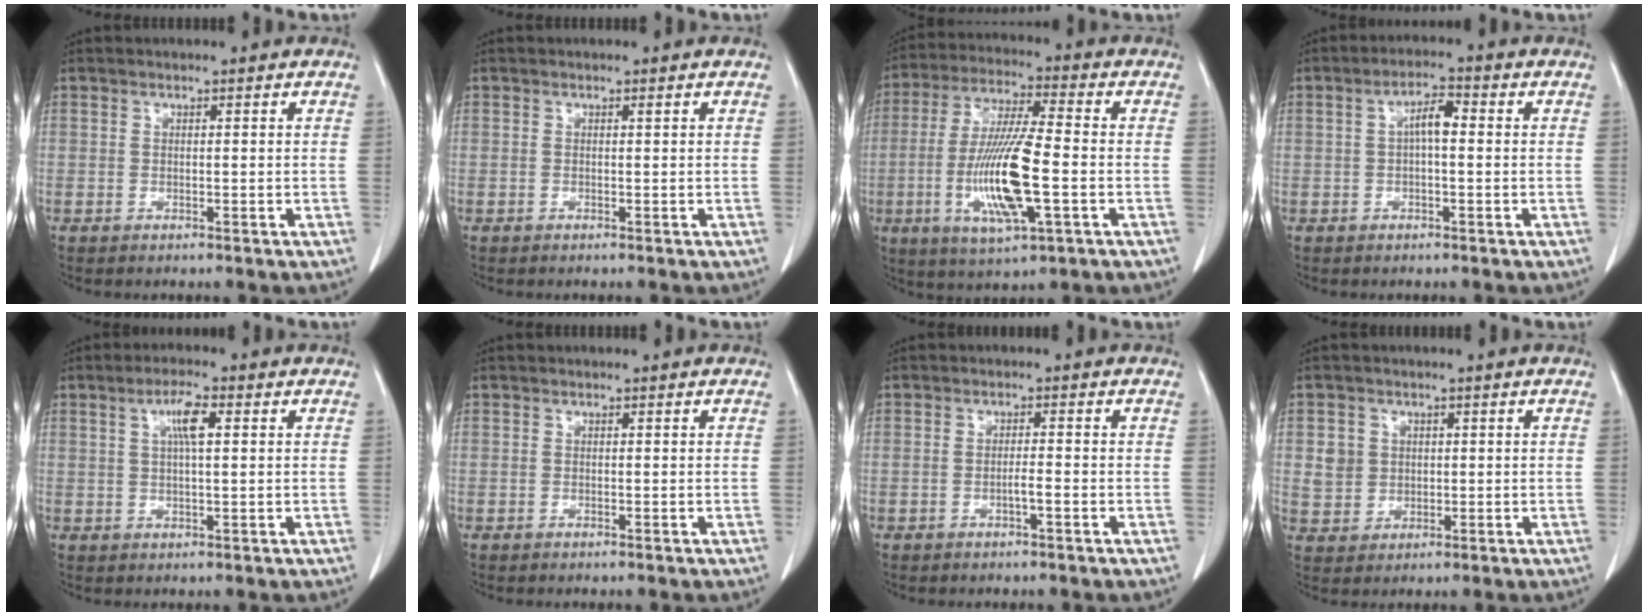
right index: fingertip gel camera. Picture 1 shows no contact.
{"total": 0.0}
{"total": 14.3, "force": [-3.2, 1.8, 13.8], "torque": [-0.277, -0.014, -0.057]}
{"total": 3.8, "force": [0.2, 1.0, 3.6], "torque": [-0.064, 0.012, 0.002]}
{"total": 4.3, "force": [1.3, 0.6, 4.0], "torque": [-0.077, 0.006, 0.025]}
{"total": 0.0}
{"total": 1.5, "force": [-0.7, 0.0, 1.3], "torque": [-0.021, 0.002, -0.012]}
{"total": 4.1, "force": [1.0, 3.9, 0.9], "torque": [-0.019, 0.010, 0.027]}